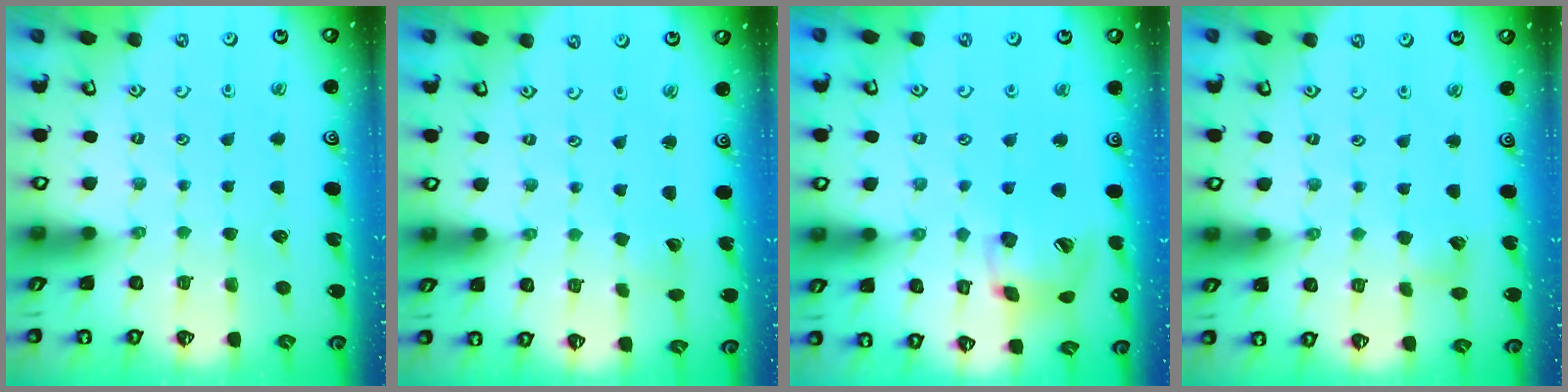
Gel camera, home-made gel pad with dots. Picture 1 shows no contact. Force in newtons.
{"total": 1.2, "press": 1.2, "slide": 0.0}
{"total": 20.0, "press": 19.7, "slide": 2.9}
{"total": 3.3, "press": 3.3, "slide": 0.3}